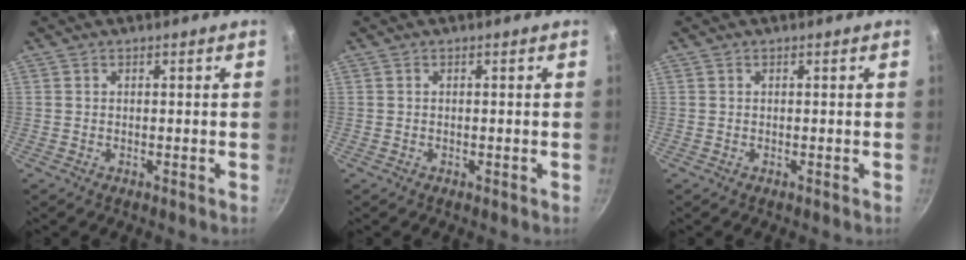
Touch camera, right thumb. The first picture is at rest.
{"total": 0.0}
{"total": 0.0}